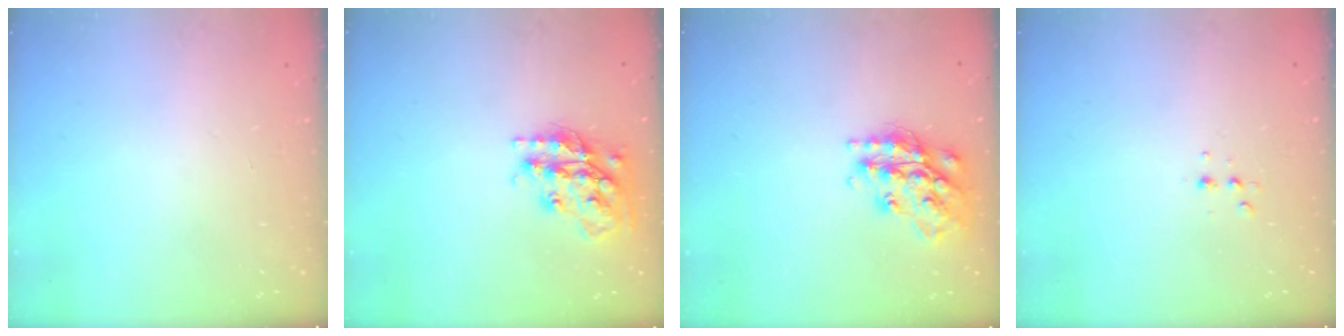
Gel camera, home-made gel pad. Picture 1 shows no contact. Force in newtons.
{"total": 18.7, "press": 18.6, "slide": 1.5}
{"total": 17.8, "press": 17.8, "slide": 1.3}
{"total": 3.6, "press": 3.5, "slide": 1.1}